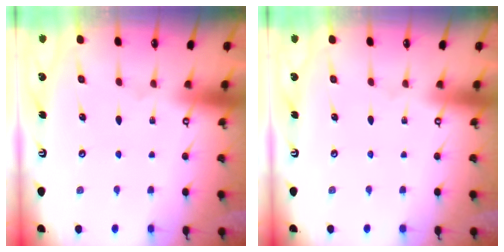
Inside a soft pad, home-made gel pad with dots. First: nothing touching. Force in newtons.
{"total": 0.0}